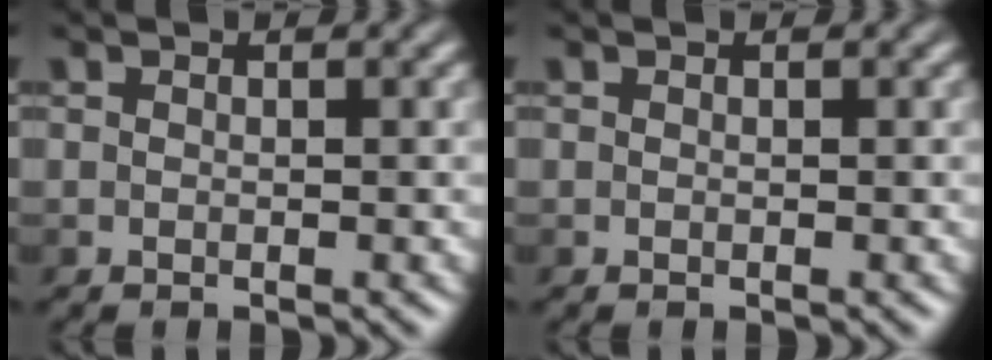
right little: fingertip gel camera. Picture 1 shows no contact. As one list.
[{"total": 0.0}]